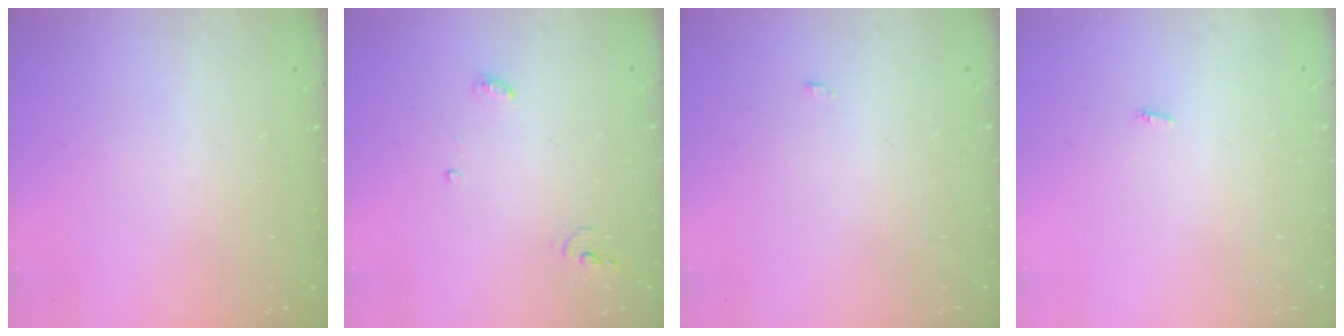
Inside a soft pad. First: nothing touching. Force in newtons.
{"total": 4.2, "press": 4.2, "slide": 0.2}
{"total": 6.7, "press": 2.2, "slide": 6.3}
{"total": 2.8, "press": 1.8, "slide": 2.2}